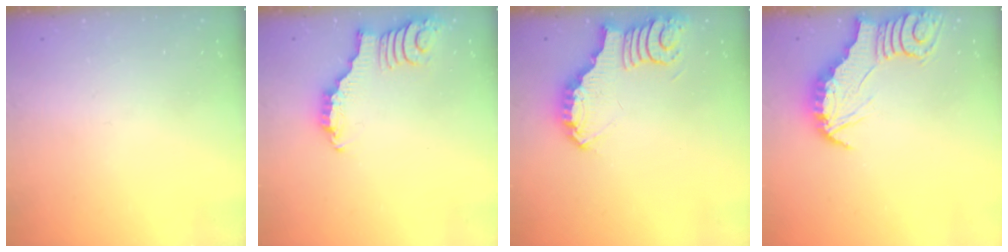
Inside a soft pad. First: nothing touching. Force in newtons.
{"total": 2.9, "press": 2.9, "slide": 0.4}
{"total": 3.8, "press": 3.8, "slide": 0.3}
{"total": 2.8, "press": 2.8, "slide": 0.3}